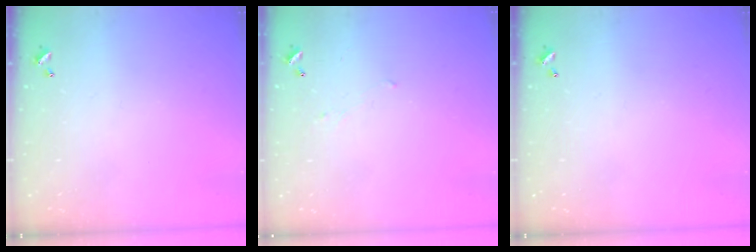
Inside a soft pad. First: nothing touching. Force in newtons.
{"total": 0.7, "press": 0.2, "slide": 0.7}
{"total": 0.0}